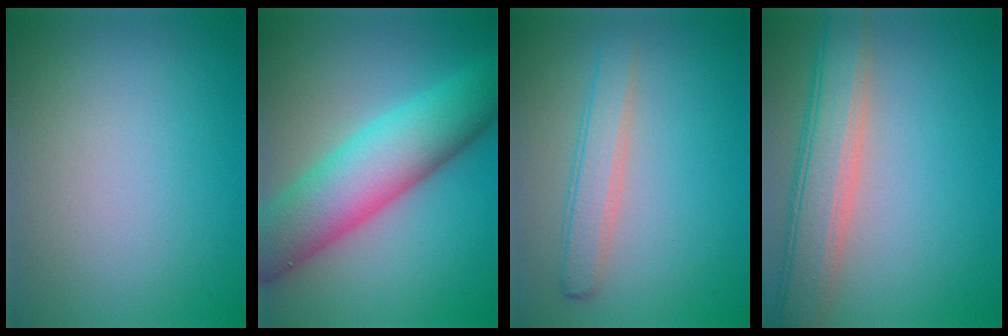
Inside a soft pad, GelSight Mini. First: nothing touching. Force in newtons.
{"total": 9.5, "press": 9.5, "slide": 0.3}
{"total": 3.0, "press": 3.0, "slide": 0.1}
{"total": 6.2, "press": 6.2, "slide": 0.4}